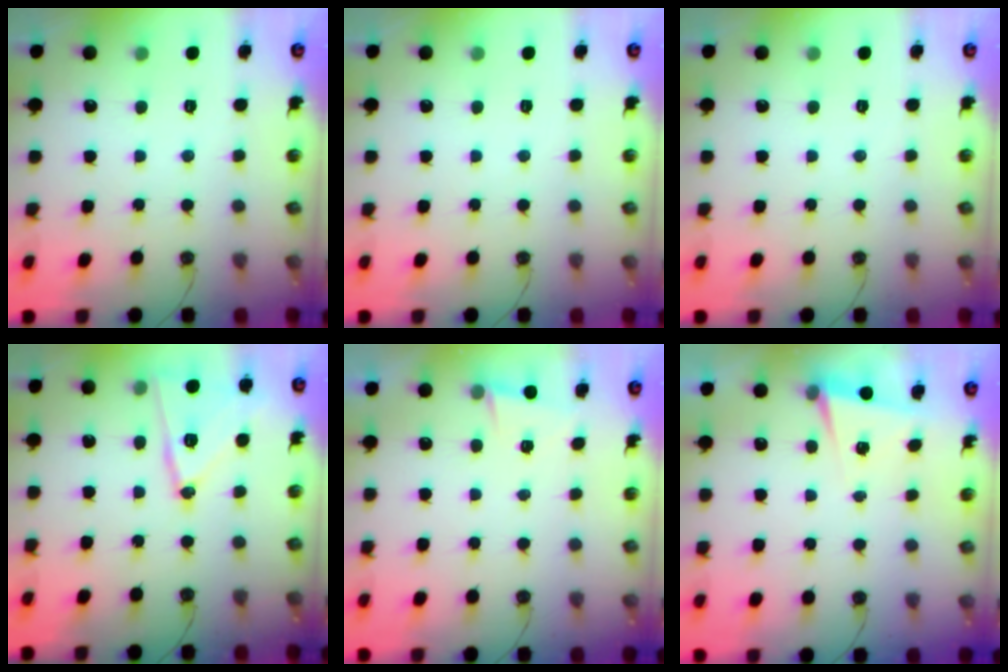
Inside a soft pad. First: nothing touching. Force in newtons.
{"total": 0.0}
{"total": 0.0}
{"total": 14.0, "press": 13.9, "slide": 1.4}
{"total": 2.7, "press": 2.6, "slide": 1.0}
{"total": 2.5, "press": 1.8, "slide": 1.8}